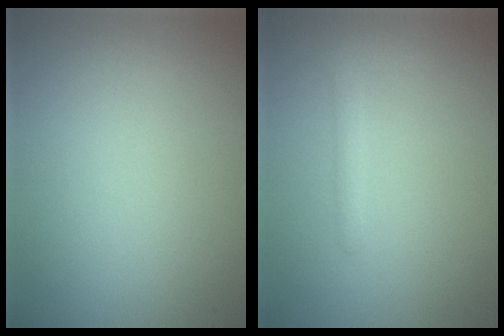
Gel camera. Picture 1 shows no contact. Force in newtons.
{"total": 1.5, "press": 1.5, "slide": 0.2}